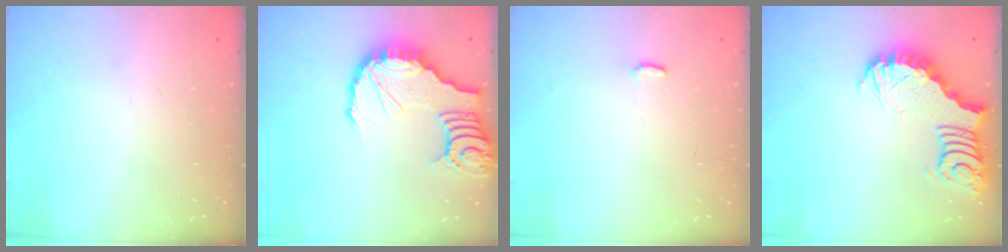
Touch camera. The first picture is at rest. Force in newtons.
{"total": 14.7, "press": 14.6, "slide": 1.5}
{"total": 4.8, "press": 4.8, "slide": 0.4}
{"total": 5.9, "press": 5.8, "slide": 1.3}